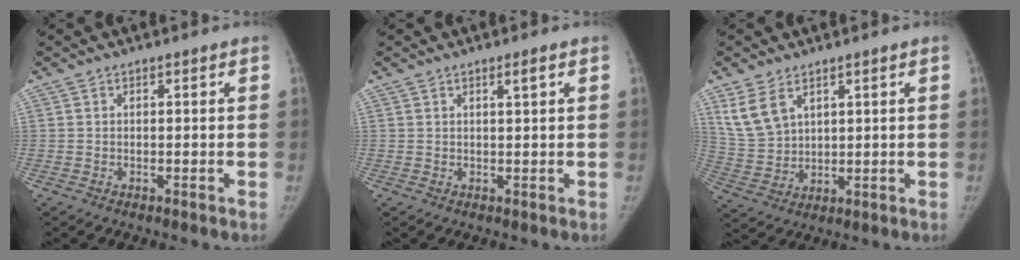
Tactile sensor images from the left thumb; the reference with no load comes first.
{"total": 1.1, "force": [0.7, -0.1, 0.9], "torque": [-0.015, -0.005, 0.011]}
{"total": 7.1, "force": [4.2, 4.3, 3.8], "torque": [-0.071, -0.013, 0.100]}